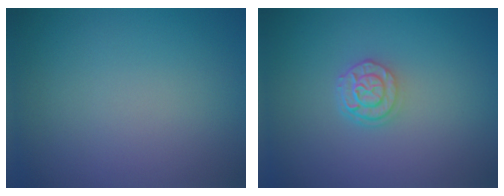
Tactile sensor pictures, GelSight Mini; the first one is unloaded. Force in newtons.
{"total": 2.4, "press": 1.9, "slide": 1.5}